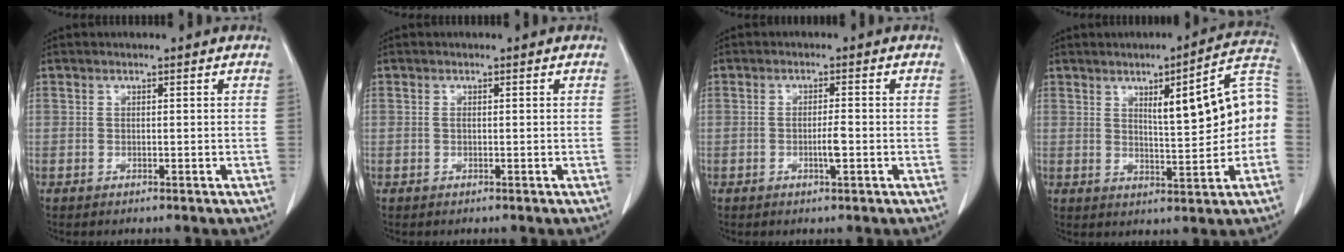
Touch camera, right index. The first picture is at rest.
{"total": 0.0}
{"total": 2.3, "force": [-0.6, 0.1, 2.2], "torque": [-0.036, 0.000, -0.008]}
{"total": 12.3, "force": [1.1, 2.1, 12.1], "torque": [-0.157, 0.032, 0.016]}